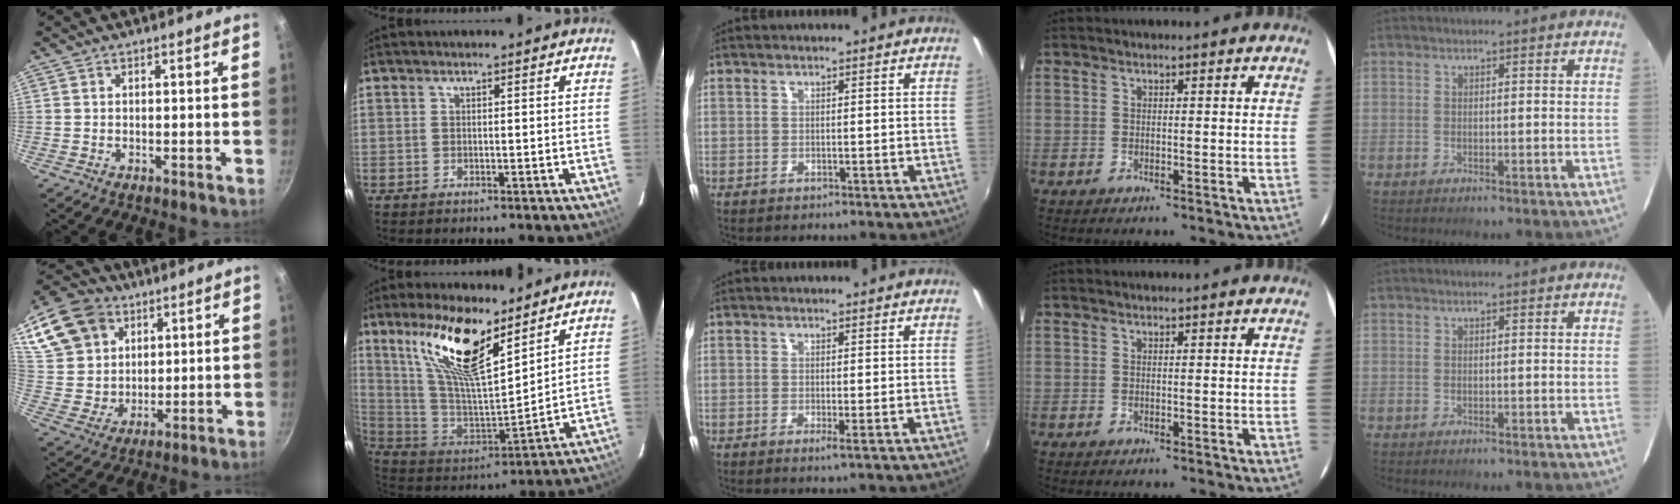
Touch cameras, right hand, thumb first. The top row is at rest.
{"thumb": {"total": 21.4, "force": [10.0, 16.5, 9.4], "torque": [-0.201, -0.002, 0.196]}, "index": {"total": 17.9, "force": [11.6, 5.0, 12.7], "torque": [-0.248, 0.003, 0.229]}, "middle": {"total": 0.9, "force": [-0.2, -0.2, 0.8], "torque": [-0.018, -0.006, -0.005]}}